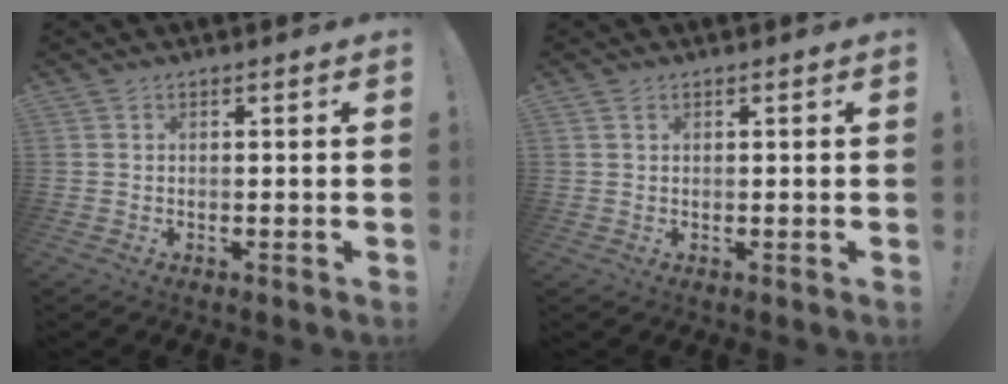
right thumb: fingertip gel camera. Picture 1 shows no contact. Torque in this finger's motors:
{"motor_torque": [-0.09, -0.16, -0.04, 0.05, 0.00]}